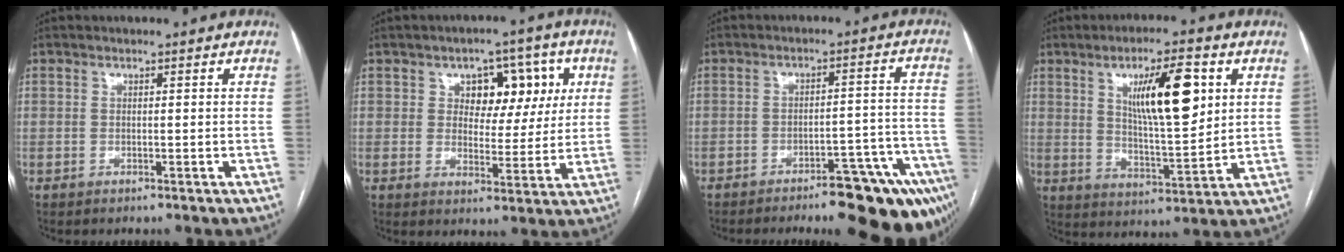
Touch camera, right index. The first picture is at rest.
{"total": 9.2, "force": [3.0, 5.8, 6.5], "torque": [-0.071, 0.025, 0.047]}
{"total": 16.5, "force": [-12.1, 3.6, 10.6], "torque": [-0.051, 0.034, -0.158]}
{"total": 12.9, "force": [4.5, 3.4, 11.6], "torque": [-0.193, 0.003, 0.080]}